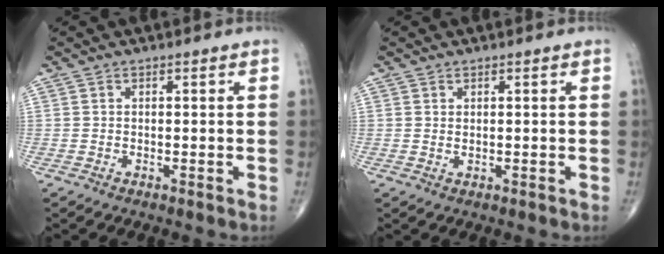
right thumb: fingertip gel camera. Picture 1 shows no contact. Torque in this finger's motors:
{"motor_torque": [-0.31, 0.30, 0.18, 0.22, -0.03]}